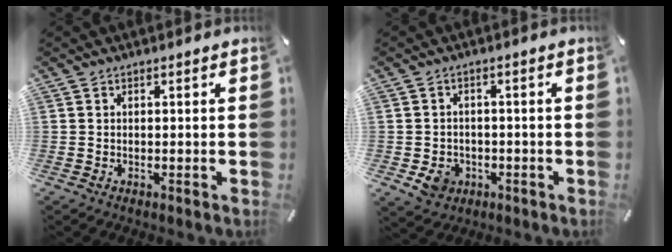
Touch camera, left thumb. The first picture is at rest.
{"total": 5.6, "force": [-1.9, 4.8, 2.2], "torque": [-0.031, 0.005, -0.034]}